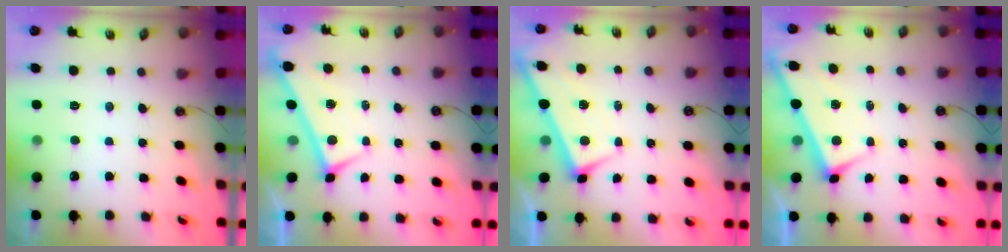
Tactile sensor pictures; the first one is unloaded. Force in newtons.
{"total": 0.0}
{"total": 2.8, "press": 2.8, "slide": 0.1}
{"total": 3.1, "press": 3.1, "slide": 0.0}